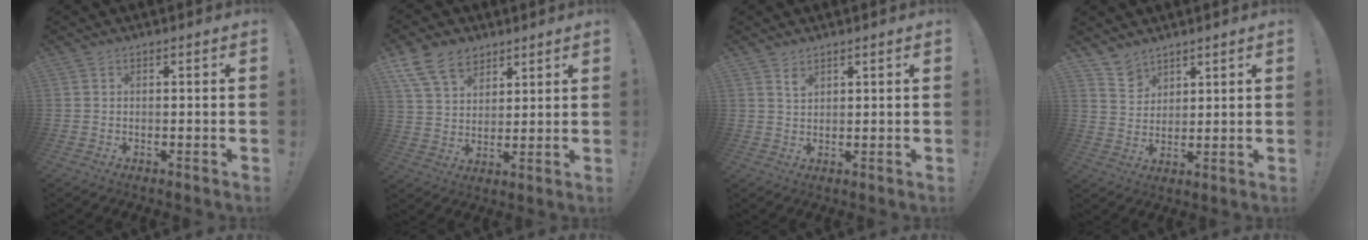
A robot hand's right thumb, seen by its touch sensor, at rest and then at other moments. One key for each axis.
{"total": 12.7, "fx": 7.9, "fy": 8.4, "fz": 5.4, "tx": -0.093, "ty": -0.038, "tz": 0.153}
{"total": 2.3, "fx": 1.9, "fy": 1.0, "fz": 1.0, "tx": -0.007, "ty": -0.015, "tz": 0.032}
{"total": 6.0, "fx": 4.8, "fy": 3.5, "fz": 0.7, "tx": -0.010, "ty": -0.040, "tz": 0.092}